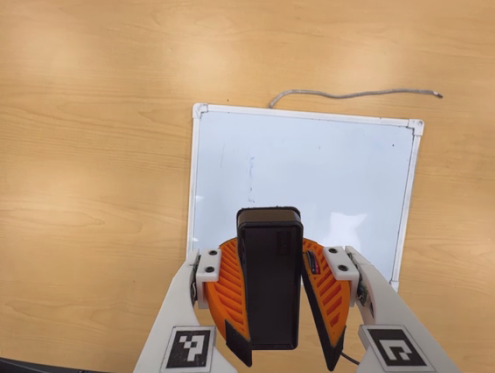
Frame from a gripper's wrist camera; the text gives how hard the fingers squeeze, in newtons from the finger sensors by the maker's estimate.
{"total": 11.5, "left": 10.7, "right": 12.2}